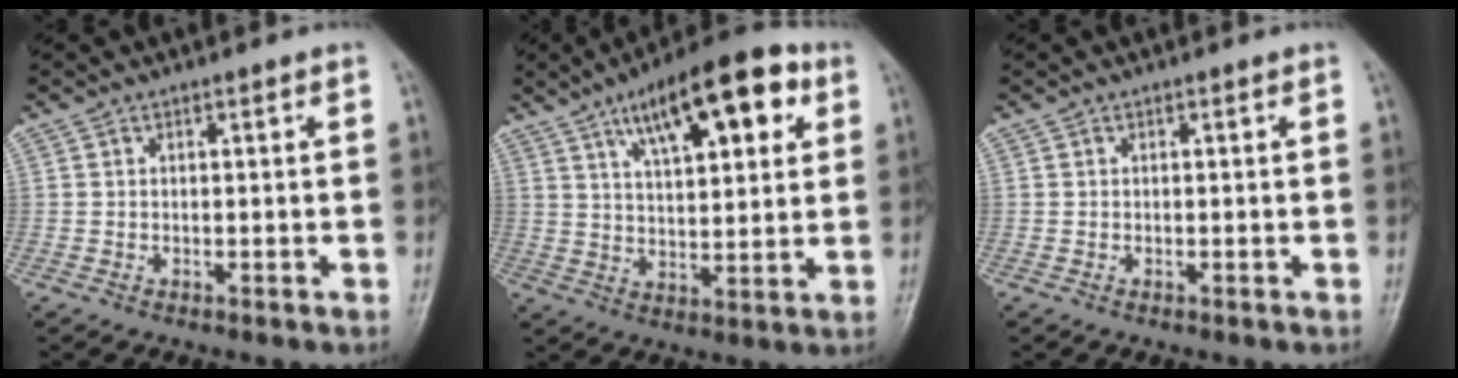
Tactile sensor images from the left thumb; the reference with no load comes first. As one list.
[{"total": 17.6, "force": [8.1, 6.8, 14.1], "torque": [-0.176, -0.012, 0.122]}, {"total": 0.0}]